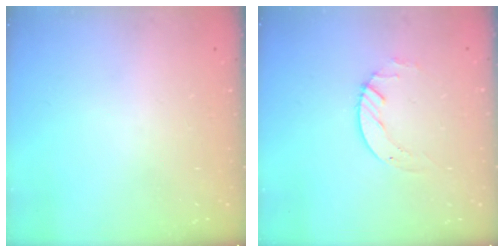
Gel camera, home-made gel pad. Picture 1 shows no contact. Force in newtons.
{"total": 4.2, "press": 4.1, "slide": 0.4}